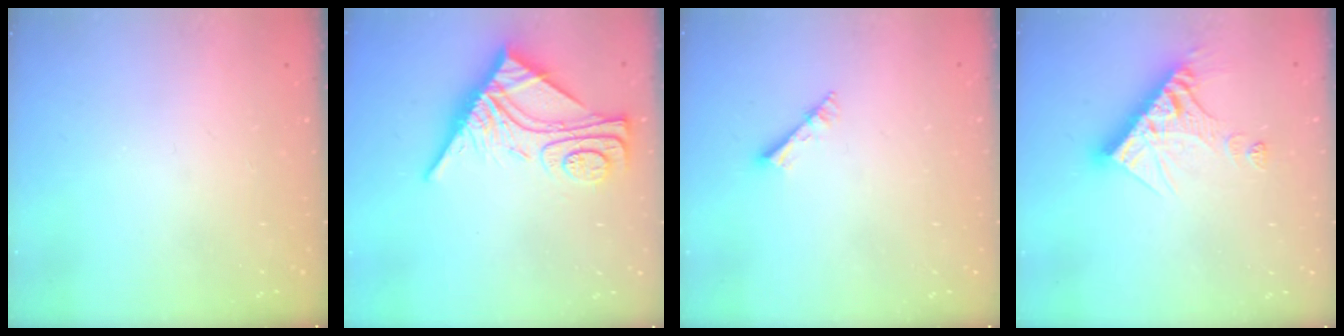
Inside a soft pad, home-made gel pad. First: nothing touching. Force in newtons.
{"total": 13.4, "press": 13.4, "slide": 1.1}
{"total": 3.0, "press": 3.0, "slide": 0.3}
{"total": 13.2, "press": 13.1, "slide": 1.2}